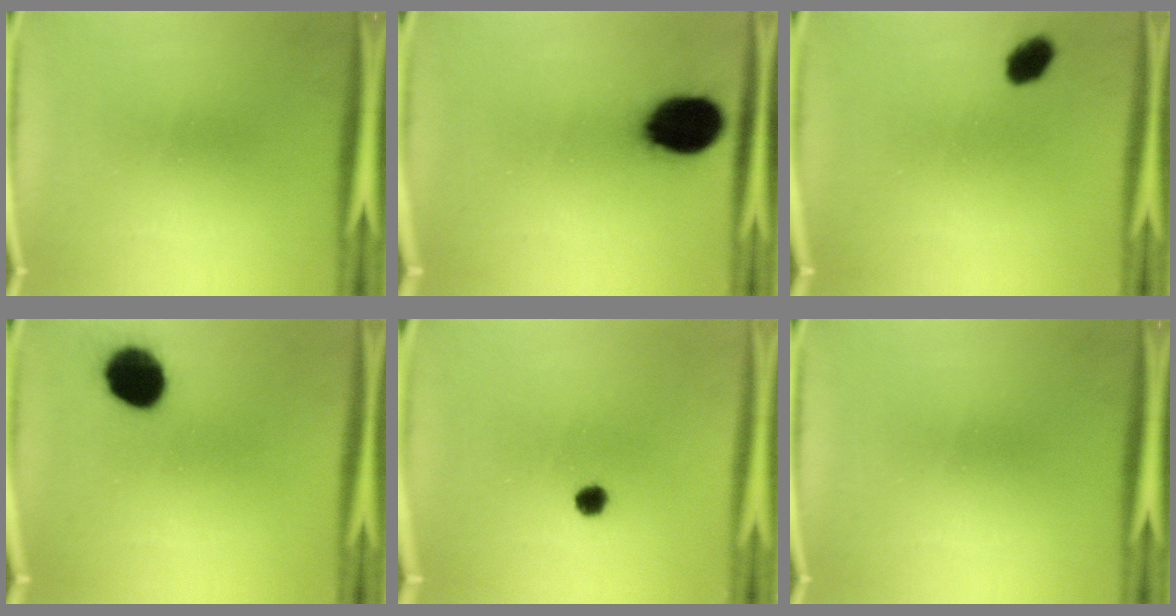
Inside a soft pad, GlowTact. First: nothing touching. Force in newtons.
{"total": 15.5}
{"total": 4.5}
{"total": 12.8}
{"total": 1.8}
{"total": 0.0}